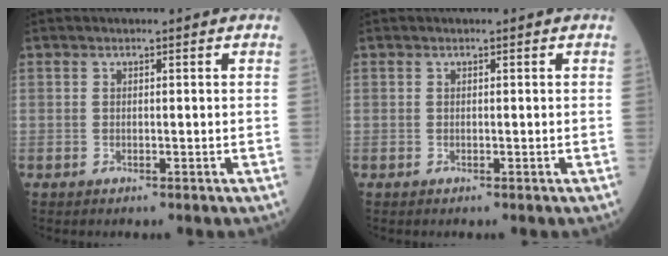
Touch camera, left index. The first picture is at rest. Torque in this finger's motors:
{"motor_torque": [-0.03, 0.04, -0.01, -0.01]}